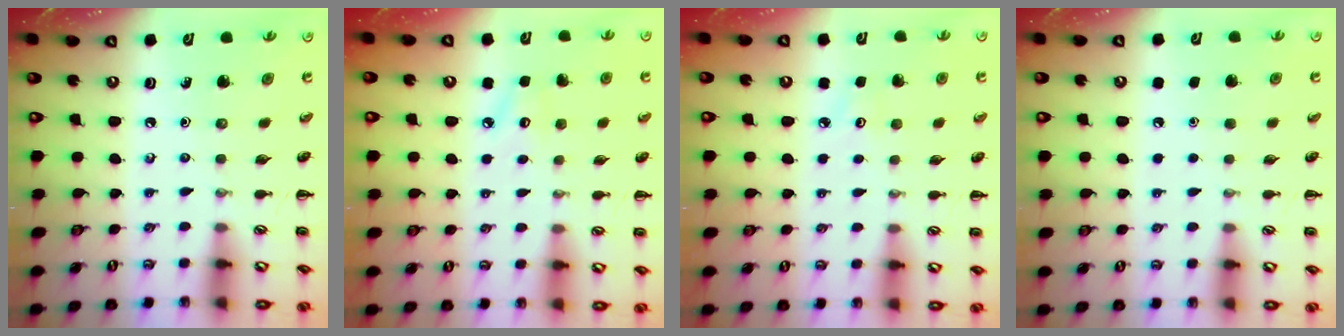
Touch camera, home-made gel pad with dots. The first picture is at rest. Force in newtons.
{"total": 3.7, "press": 3.6, "slide": 0.9}
{"total": 2.8, "press": 2.7, "slide": 0.8}
{"total": 1.7, "press": 1.7, "slide": 0.1}